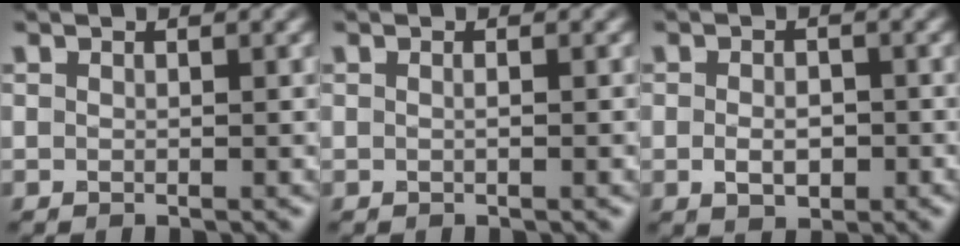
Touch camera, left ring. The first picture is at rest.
{"total": 0.9, "force": [0.0, 0.2, 0.8], "torque": [-0.010, -0.001, -0.004]}
{"total": 2.4, "force": [-0.6, 1.5, 1.8], "torque": [-0.031, -0.002, -0.009]}